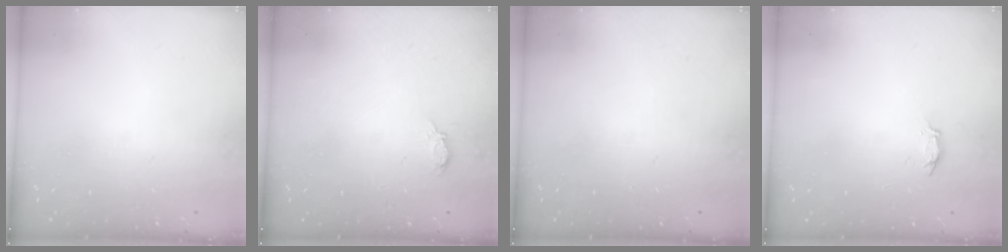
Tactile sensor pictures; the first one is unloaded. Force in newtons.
{"total": 9.3, "press": 4.9, "slide": 8.0}
{"total": 0.0}
{"total": 2.9, "press": 2.9, "slide": 0.4}